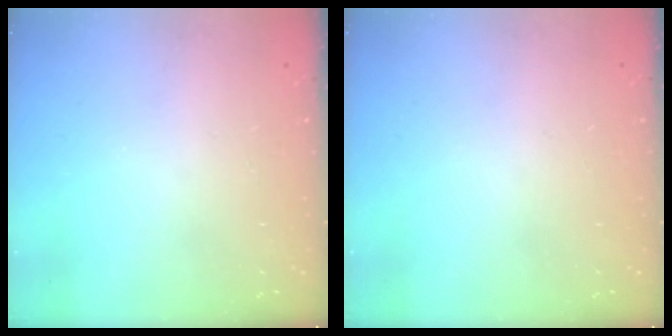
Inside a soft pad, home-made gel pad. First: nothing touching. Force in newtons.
{"total": 0.0}